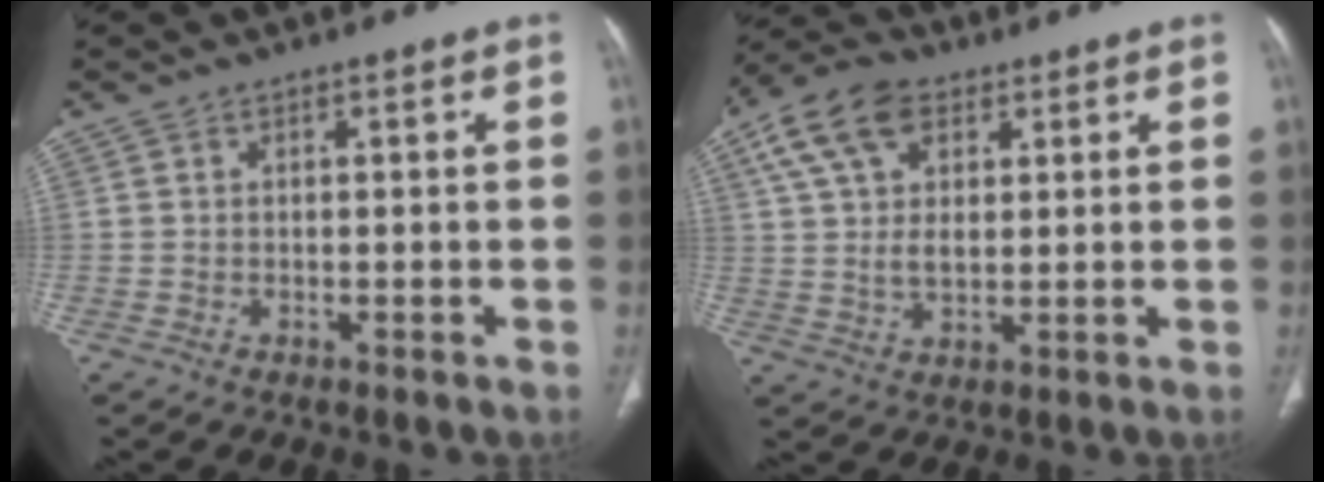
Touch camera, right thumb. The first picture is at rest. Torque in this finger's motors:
{"motor_torque": [-0.30, 0.68, 0.81, -0.12, 0.34]}